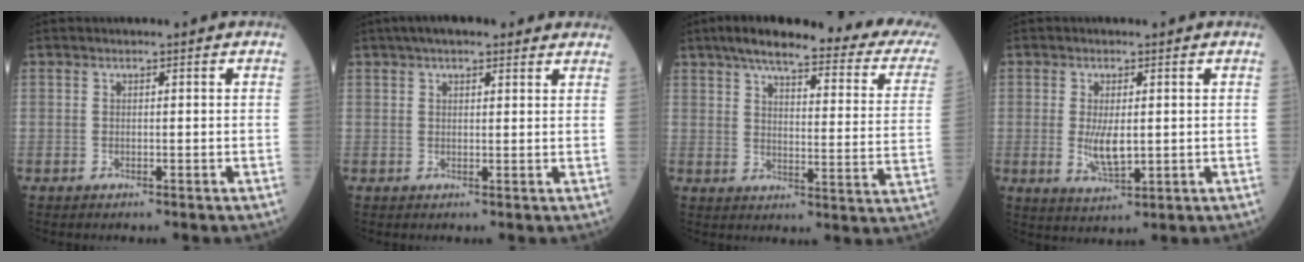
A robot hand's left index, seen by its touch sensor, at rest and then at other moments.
{"total": 8.1, "force": [6.3, 2.2, 4.5], "torque": [-0.060, 0.037, 0.086]}
{"total": 24.9, "force": [20.8, 3.2, 13.4], "torque": [-0.177, -0.021, 0.245]}
{"total": 4.8, "force": [0.1, 1.7, 4.5], "torque": [-0.092, -0.011, 0.008]}